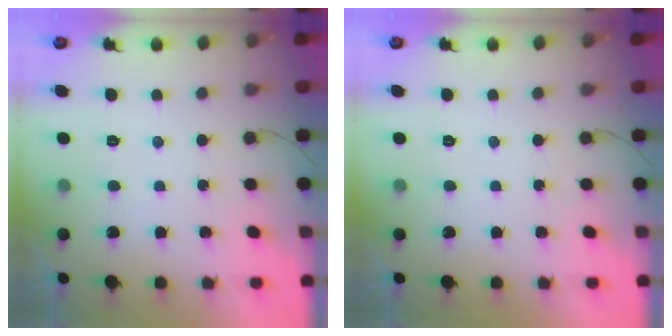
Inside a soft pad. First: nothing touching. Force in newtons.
{"total": 0.0}